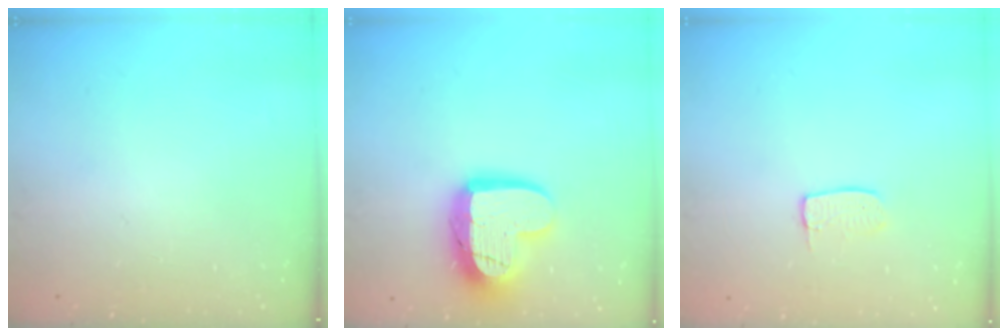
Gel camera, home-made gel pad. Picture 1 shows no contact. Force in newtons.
{"total": 15.1, "press": 15.1, "slide": 1.3}
{"total": 4.8, "press": 4.8, "slide": 0.3}